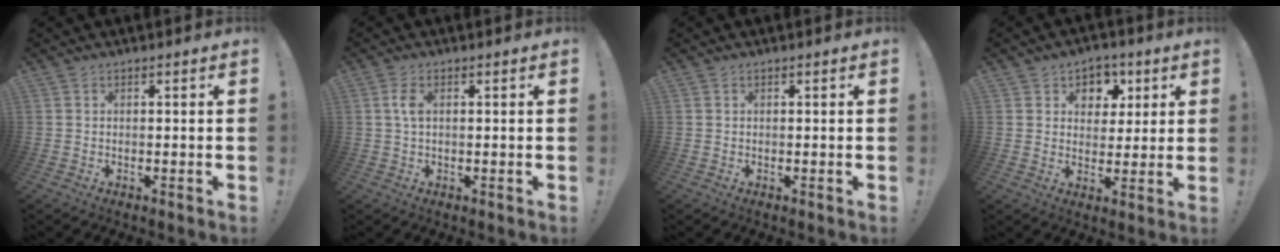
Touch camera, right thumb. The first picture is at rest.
{"total": 3.4, "force": [0.7, 1.7, 2.8], "torque": [-0.055, 0.007, 0.012]}
{"total": 0.0}
{"total": 7.3, "force": [2.6, 6.5, 2.0], "torque": [-0.021, -0.015, 0.052]}